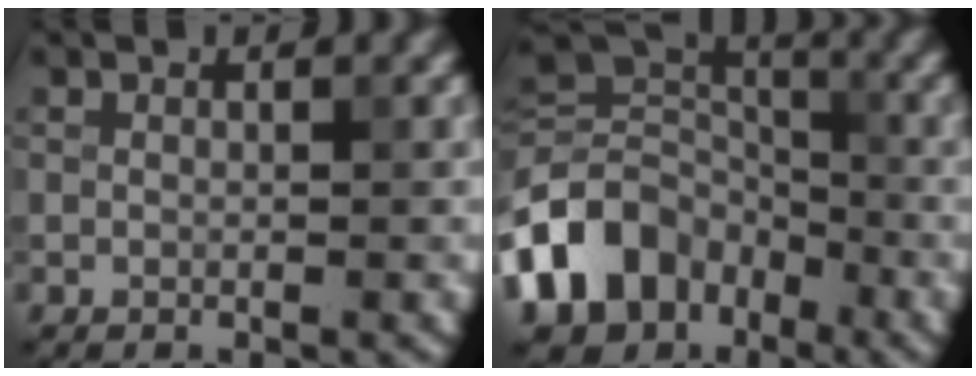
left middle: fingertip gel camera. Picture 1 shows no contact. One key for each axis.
{"total": 9.5, "fx": -4.3, "fy": 7.3, "fz": 4.3, "tx": -0.090, "ty": -0.002, "tz": -0.095}